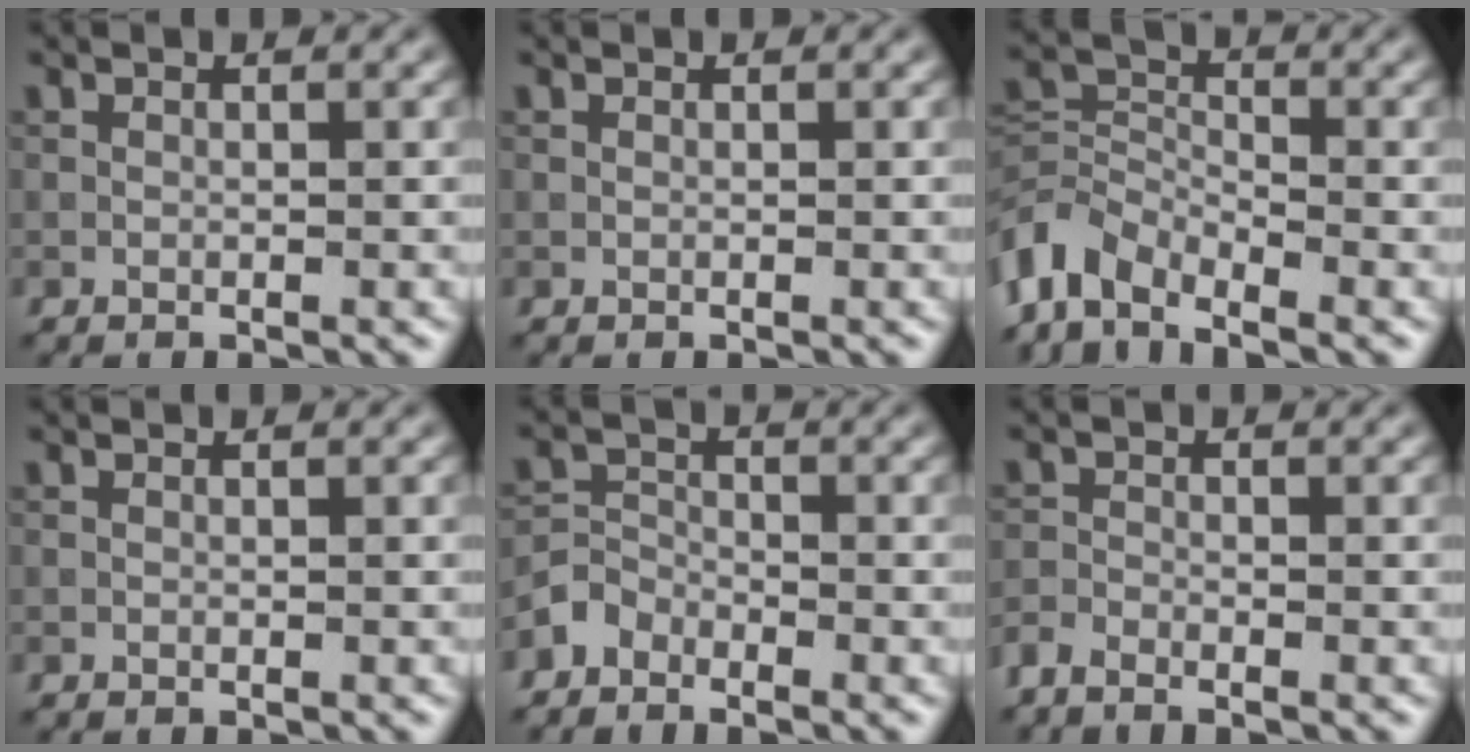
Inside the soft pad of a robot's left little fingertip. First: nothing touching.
{"total": 0.0}
{"total": 5.3, "force": [-4.0, 2.5, 2.5], "torque": [-0.047, -0.004, -0.094]}
{"total": 0.0}
{"total": 2.2, "force": [-1.9, 1.1, 0.2], "torque": [-0.005, 0.007, -0.047]}
{"total": 1.7, "force": [-1.6, 0.3, 0.5], "torque": [-0.014, -0.005, -0.043]}